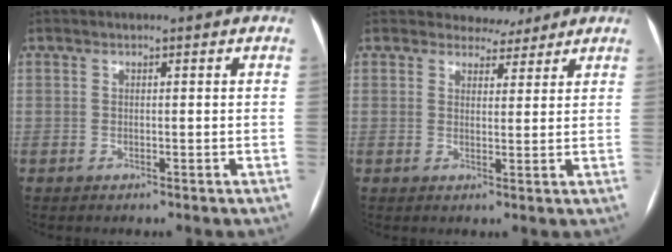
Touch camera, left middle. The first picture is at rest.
{"total": 3.8, "force": [3.4, 1.7, 0.1], "torque": [0.004, -0.002, 0.043]}